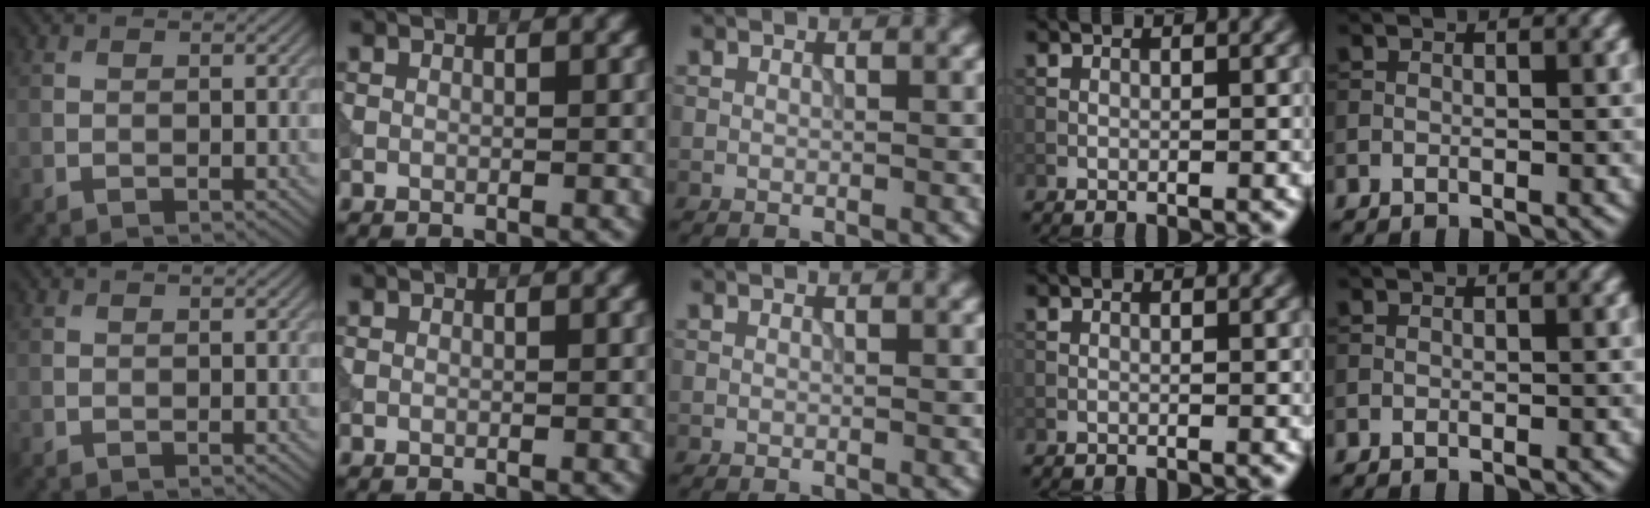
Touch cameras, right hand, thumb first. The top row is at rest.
{}